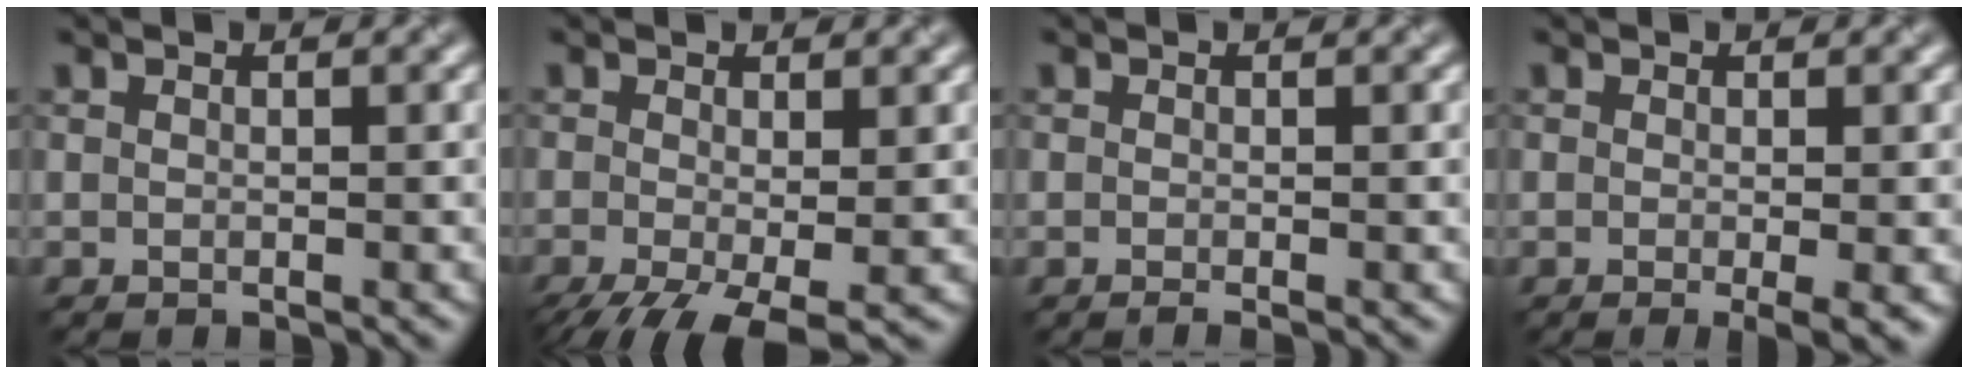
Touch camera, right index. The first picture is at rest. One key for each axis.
{"total": 6.8, "fx": -3.2, "fy": 2.4, "fz": 5.5, "tx": -0.116, "ty": -0.020, "tz": -0.052}
{"total": 0.7, "fx": -0.4, "fy": 0.1, "fz": 0.6, "tx": -0.010, "ty": -0.005, "tz": -0.007}
{"total": 2.2, "fx": -0.5, "fy": 0.2, "fz": 2.1, "tx": -0.032, "ty": -0.009, "tz": -0.007}